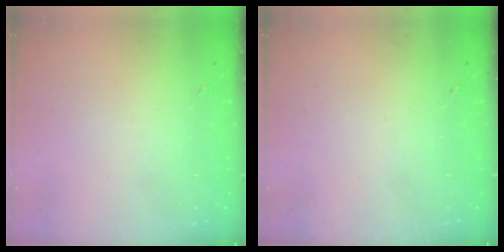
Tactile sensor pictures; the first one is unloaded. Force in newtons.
{"total": 0.0}